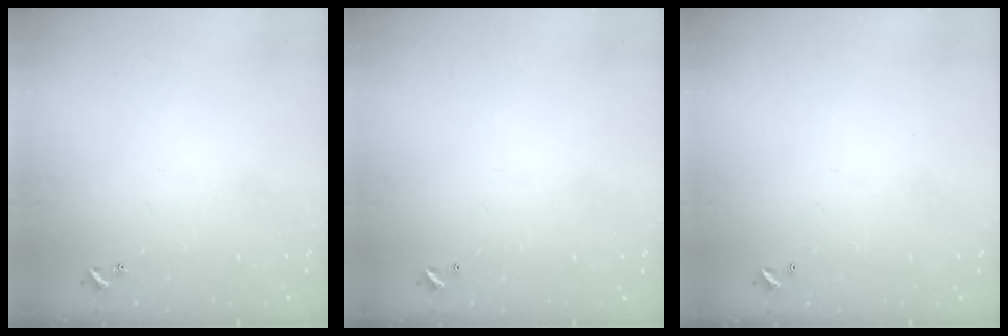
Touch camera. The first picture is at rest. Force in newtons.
{"total": 2.7, "press": 2.7, "slide": 0.1}
{"total": 2.9, "press": 2.9, "slide": 0.1}